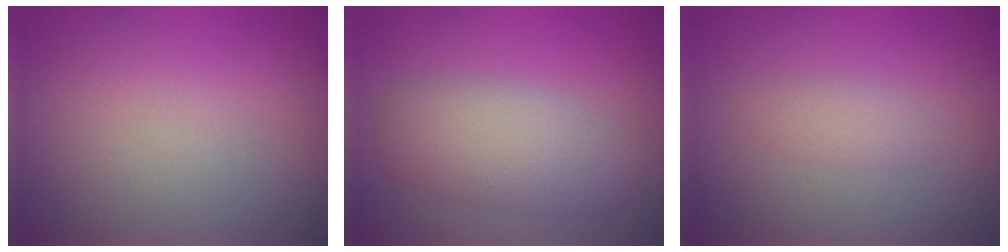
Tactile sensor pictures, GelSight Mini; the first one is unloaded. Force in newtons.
{"total": 5.0, "press": 5.0, "slide": 0.2}
{"total": 1.4, "press": 1.4, "slide": 0.0}